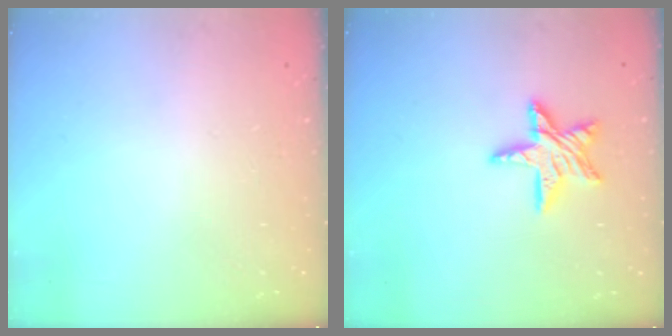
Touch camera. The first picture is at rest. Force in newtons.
{"total": 11.8, "press": 11.8, "slide": 1.0}